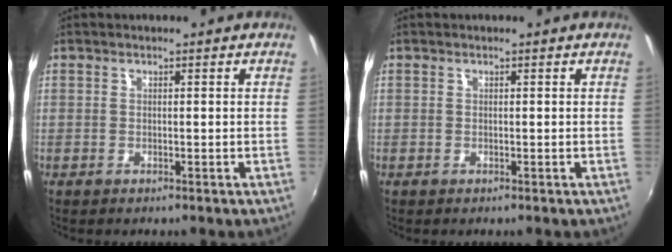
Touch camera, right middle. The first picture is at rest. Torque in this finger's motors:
{"motor_torque": [-0.01, -0.01, 0.00, 0.00]}